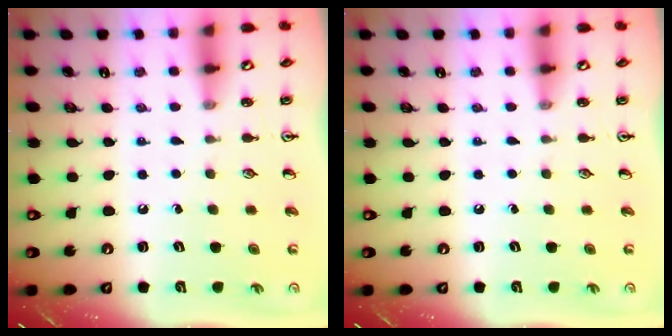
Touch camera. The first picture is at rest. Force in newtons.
{"total": 0.0}